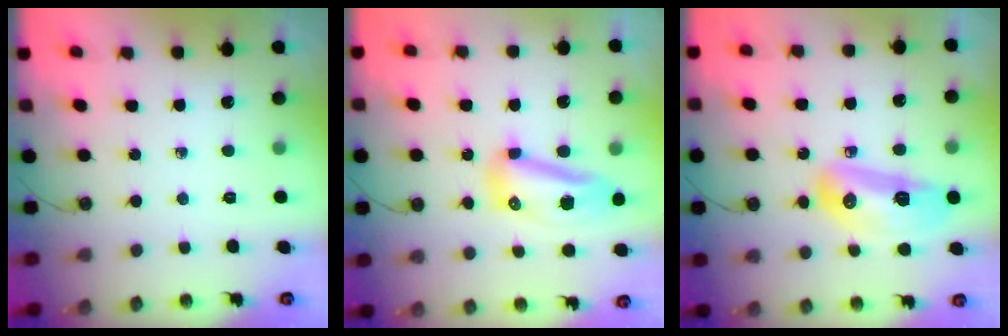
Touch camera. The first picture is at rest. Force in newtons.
{"total": 20.4, "press": 15.1, "slide": 13.7}
{"total": 13.5, "press": 13.3, "slide": 2.4}